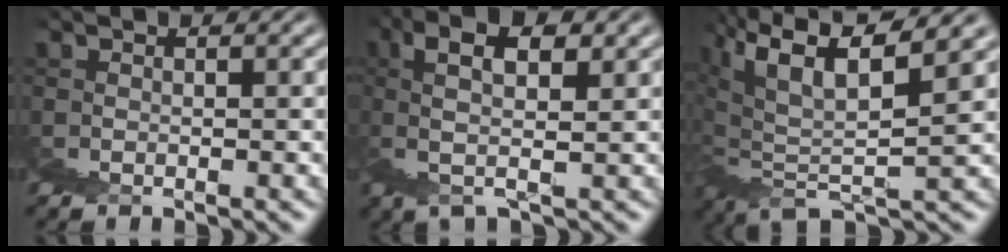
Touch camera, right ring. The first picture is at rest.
{"total": 4.2, "force": [3.7, -2.0, 0.0], "torque": [0.035, 0.040, 0.043]}
{"total": 4.0, "force": [2.6, -0.2, 3.1], "torque": [-0.053, 0.013, 0.042]}